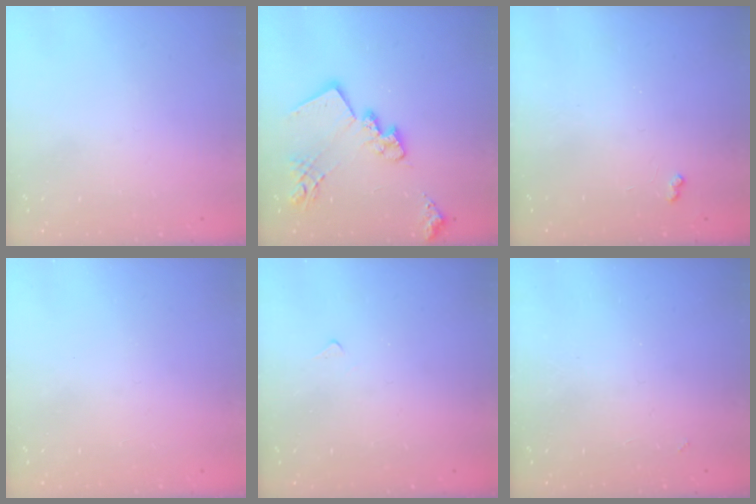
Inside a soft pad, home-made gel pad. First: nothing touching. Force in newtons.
{"total": 18.9, "press": 18.9, "slide": 1.3}
{"total": 2.9, "press": 2.9, "slide": 0.5}
{"total": 1.5, "press": 1.2, "slide": 0.8}
{"total": 3.9, "press": 3.9, "slide": 0.5}
{"total": 3.6, "press": 3.6, "slide": 0.5}